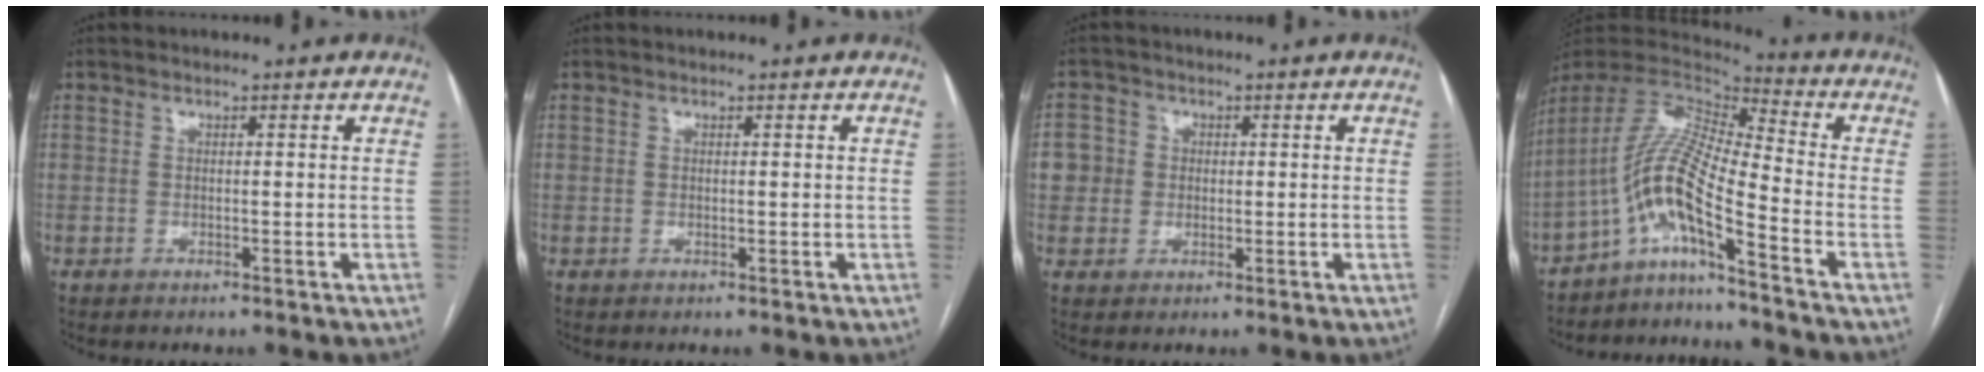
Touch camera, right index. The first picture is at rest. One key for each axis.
{"total": 0.0}
{"total": 4.9, "fx": 0.4, "fy": 4.8, "fz": 0.7, "tx": -0.008, "ty": 0.016, "tz": 0.007}
{"total": 11.1, "fx": -7.0, "fy": -0.1, "fz": 8.6, "tx": -0.173, "ty": 0.017, "tz": -0.133}